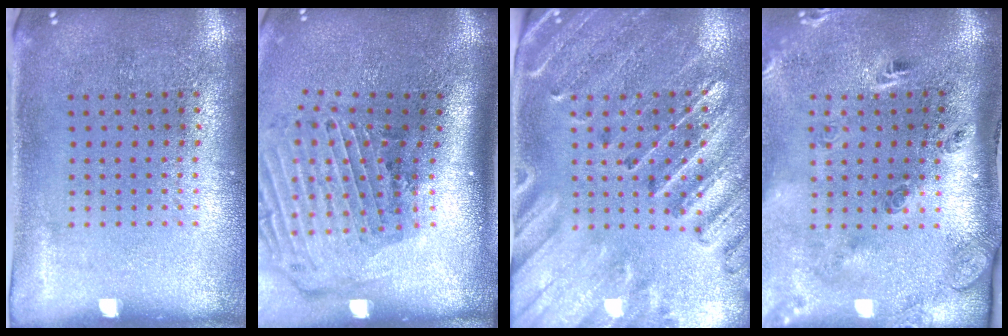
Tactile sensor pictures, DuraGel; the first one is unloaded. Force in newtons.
{"total": 3.2, "press": 2.1, "slide": 2.4}
{"total": 2.8, "press": 2.7, "slide": 0.8}
{"total": 3.1, "press": 2.0, "slide": 2.3}